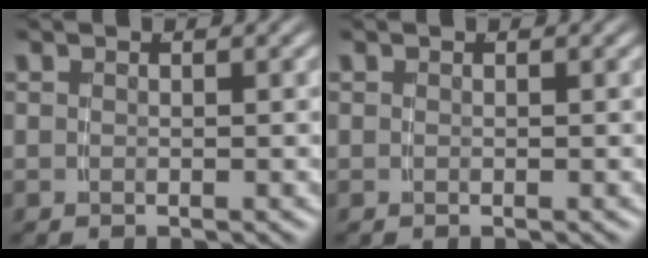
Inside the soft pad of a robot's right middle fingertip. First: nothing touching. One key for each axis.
{"total": 0.0}